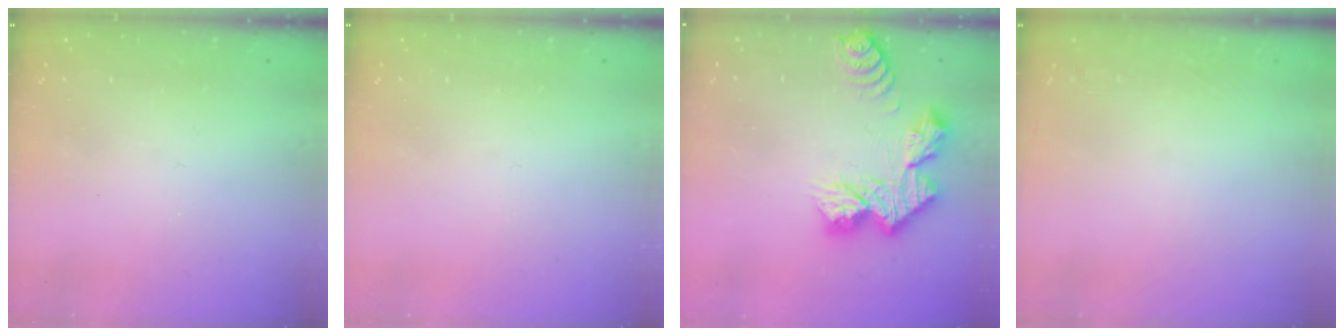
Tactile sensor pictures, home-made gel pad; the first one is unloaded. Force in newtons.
{"total": 0.0}
{"total": 12.8, "press": 12.7, "slide": 1.1}
{"total": 0.0}